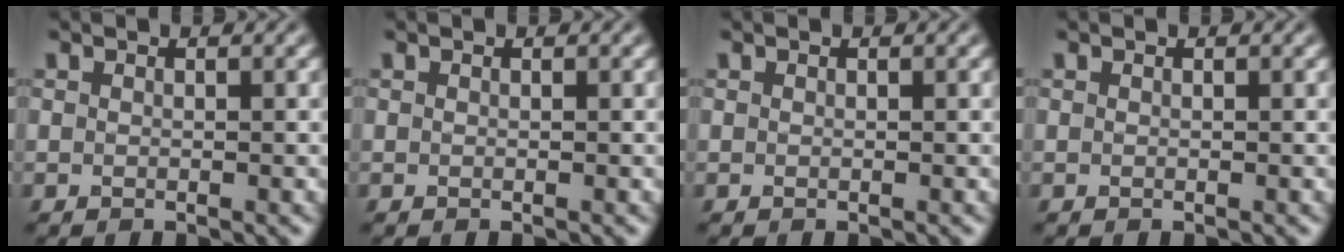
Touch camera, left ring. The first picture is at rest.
{"total": 0.0}
{"total": 0.0}
{"total": 0.0}